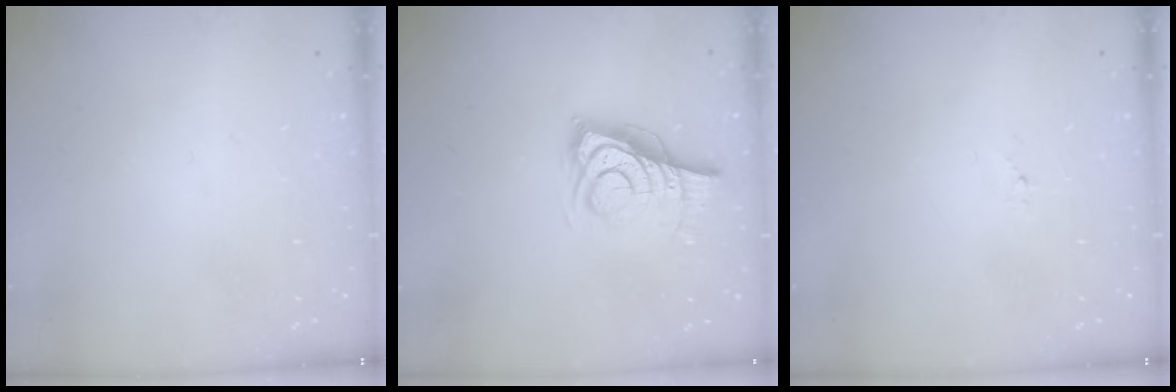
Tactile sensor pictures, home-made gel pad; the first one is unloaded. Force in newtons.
{"total": 8.7, "press": 8.5, "slide": 1.6}
{"total": 3.3, "press": 3.3, "slide": 0.3}